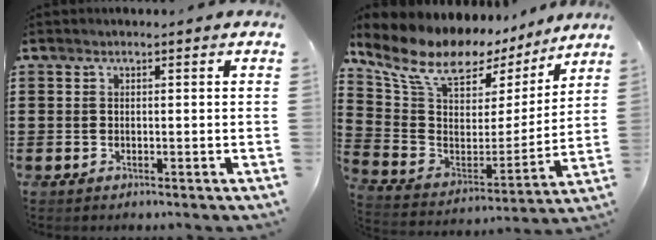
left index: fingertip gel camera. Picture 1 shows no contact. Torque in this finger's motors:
{"motor_torque": [2.14, 0.00, 1.05, 0.21]}